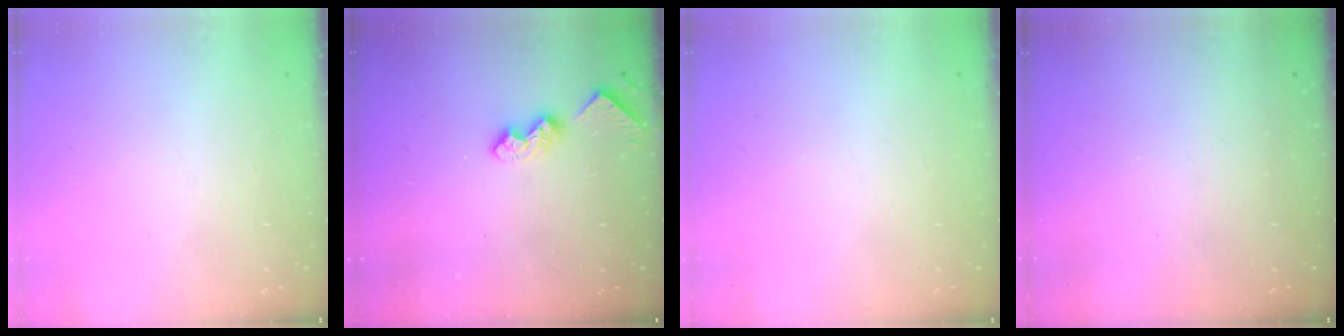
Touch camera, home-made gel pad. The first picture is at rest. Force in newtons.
{"total": 7.9, "press": 7.9, "slide": 0.4}
{"total": 0.0}
{"total": 0.0}